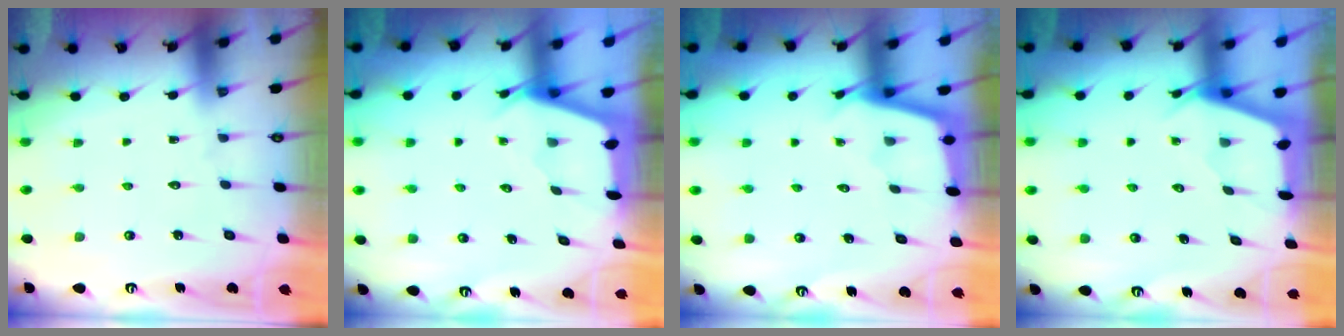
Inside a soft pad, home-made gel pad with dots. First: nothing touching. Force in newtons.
{"total": 2.4, "press": 2.4, "slide": 0.3}
{"total": 2.3, "press": 2.3, "slide": 0.2}
{"total": 2.5, "press": 2.5, "slide": 0.3}